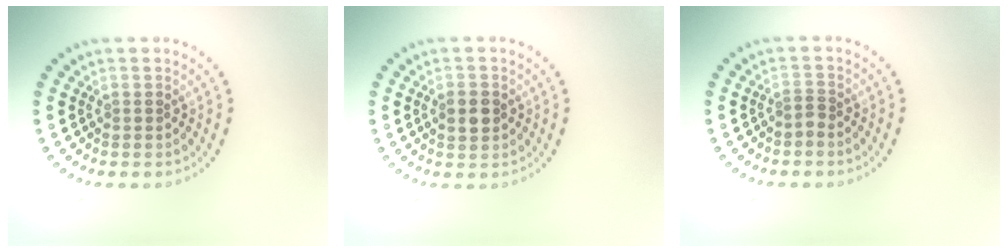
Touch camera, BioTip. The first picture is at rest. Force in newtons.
{"total": 2.7, "press": 2.7, "slide": 0.0}
{"total": 0.6, "press": 0.3, "slide": 0.6}